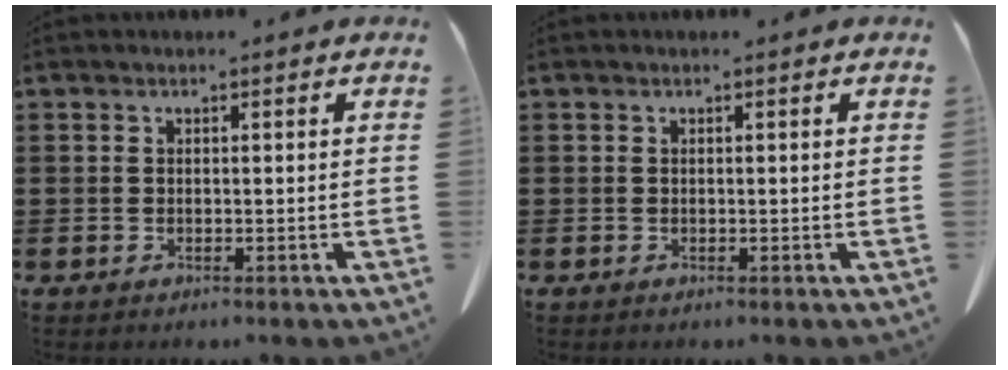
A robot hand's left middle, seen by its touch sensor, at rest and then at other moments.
{"total": 0.0}